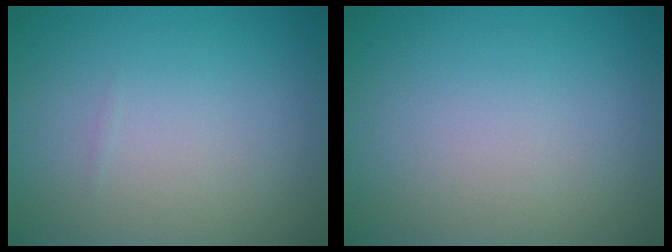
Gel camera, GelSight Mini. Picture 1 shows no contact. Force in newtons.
{"total": 0.0}